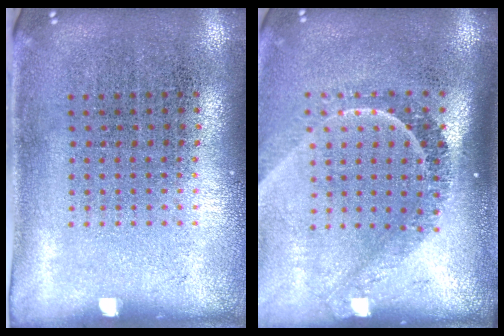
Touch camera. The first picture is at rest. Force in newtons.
{"total": 2.2, "press": 1.6, "slide": 1.5}